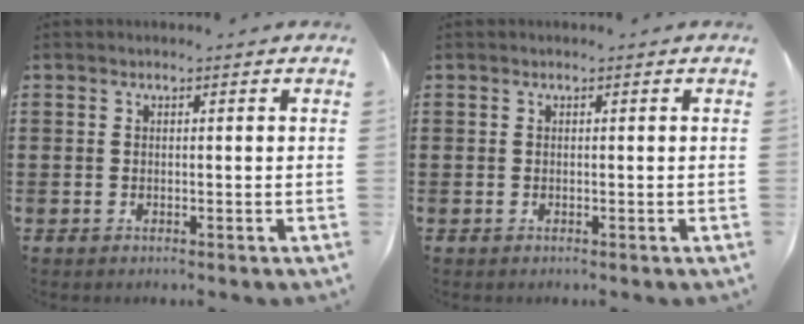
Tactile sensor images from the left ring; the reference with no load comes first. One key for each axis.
{"total": 0.0}